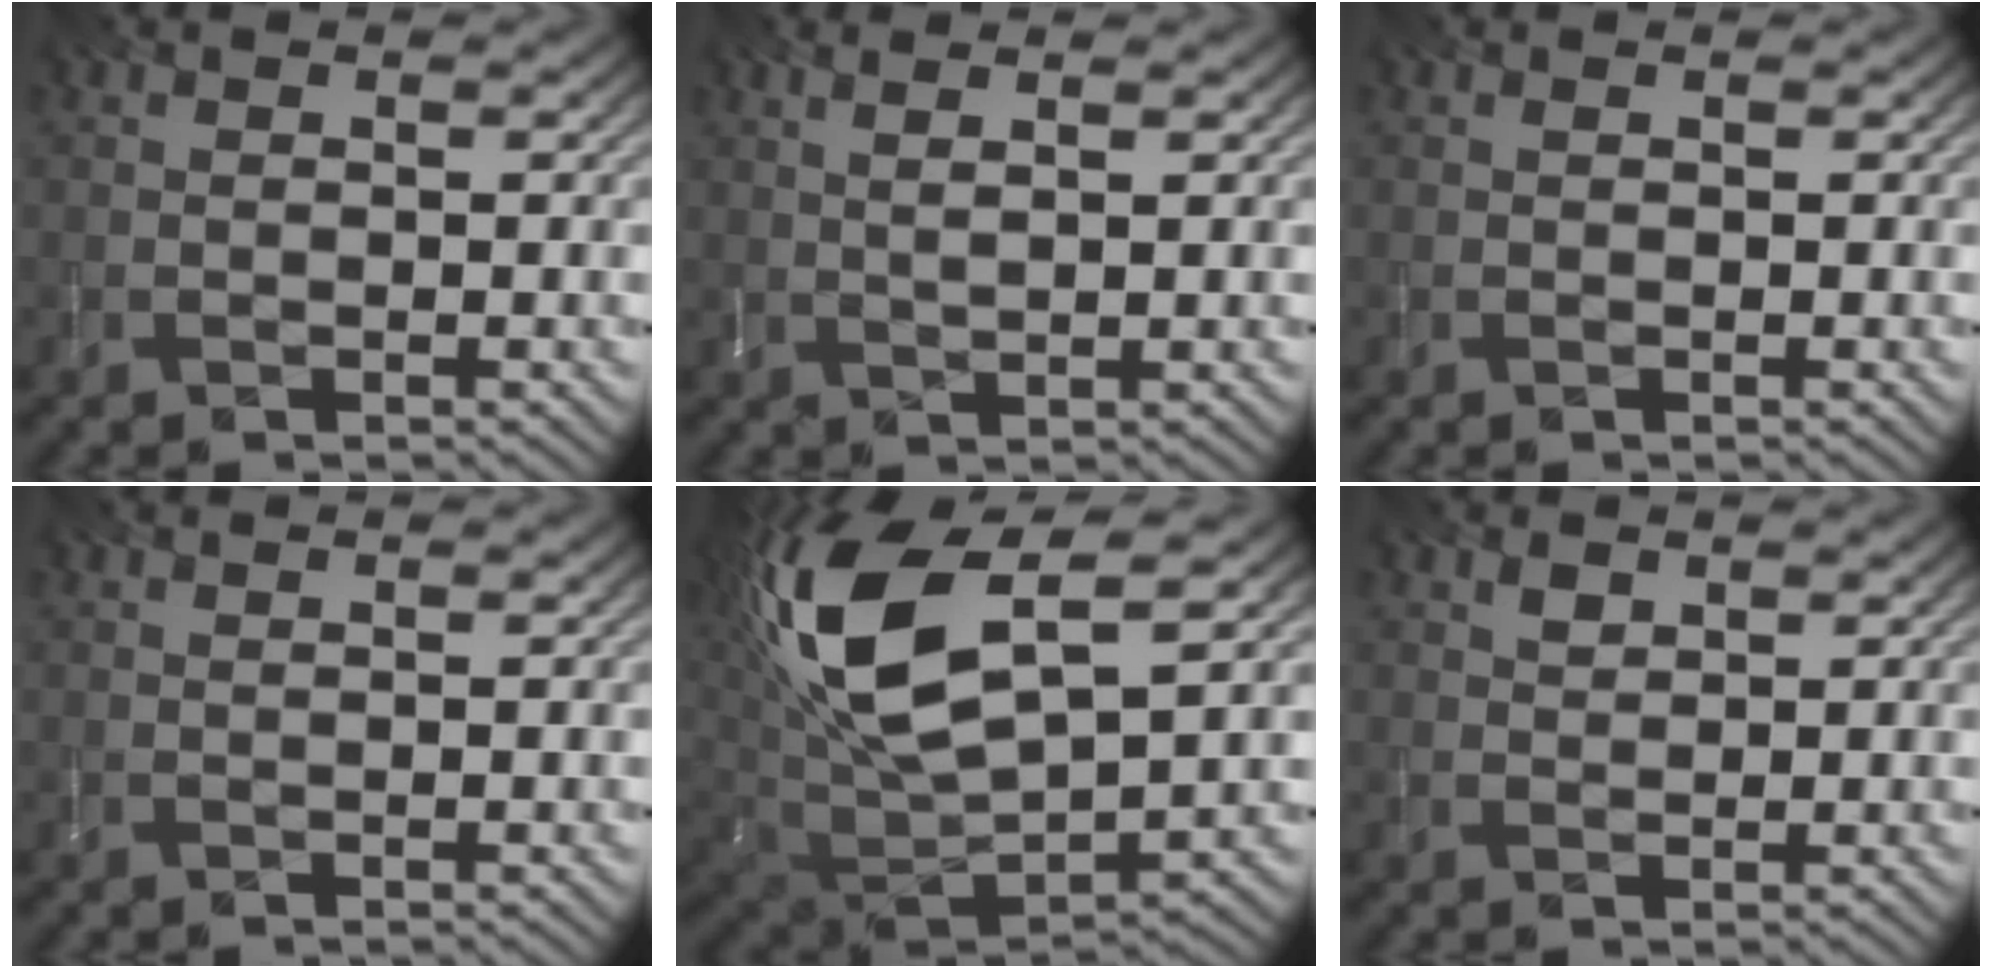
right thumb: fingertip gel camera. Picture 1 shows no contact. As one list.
[{"total": 2.3, "force": [1.3, 0.4, 1.9], "torque": [-0.030, 0.002, 0.023]}, {"total": 0.0}, {"total": 0.0}, {"total": 18.2, "force": [6.5, 9.1, 14.4], "torque": [-0.347, 0.008, 0.132]}, {"total": 1.4, "force": [0.9, 0.8, 0.6], "torque": [-0.013, 0.000, 0.020]}]